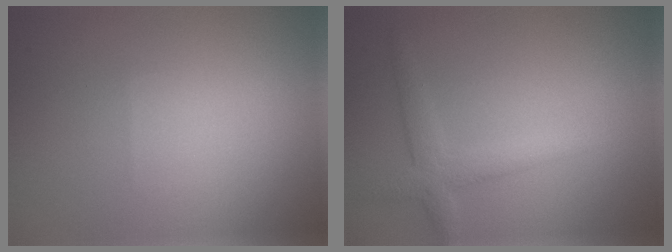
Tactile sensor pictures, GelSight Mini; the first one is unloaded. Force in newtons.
{"total": 2.7, "press": 2.7, "slide": 0.1}